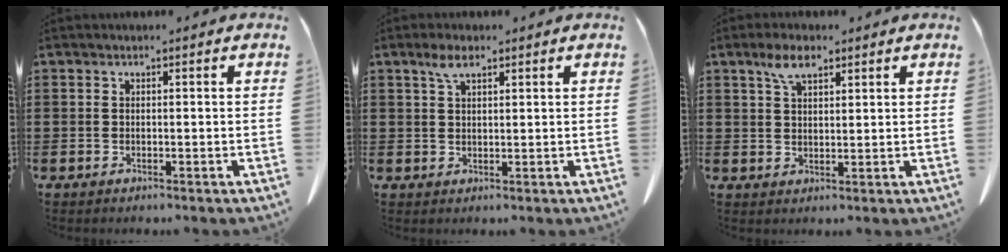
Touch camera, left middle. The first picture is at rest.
{"total": 3.2, "force": [2.0, 1.2, 2.2], "torque": [-0.049, 0.004, 0.036]}
{"total": 4.6, "force": [2.9, 2.0, 3.0], "torque": [-0.066, 0.005, 0.053]}